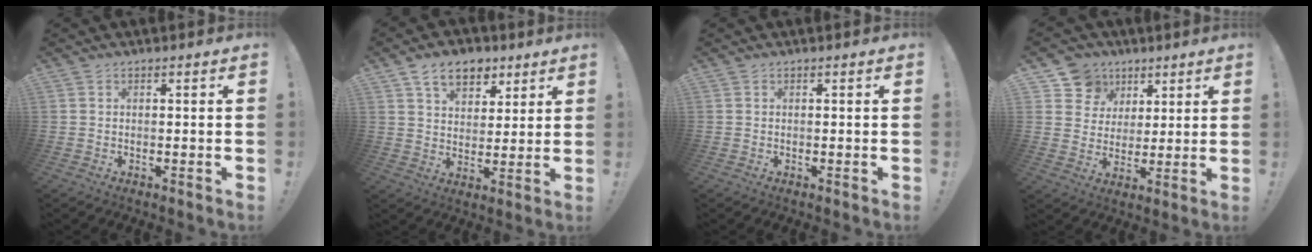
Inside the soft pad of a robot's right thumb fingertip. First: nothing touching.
{"total": 10.8, "force": [6.2, 7.0, 5.2], "torque": [-0.071, -0.025, 0.118]}
{"total": 0.0}
{"total": 10.5, "force": [5.2, 8.8, 2.2], "torque": [-0.030, -0.030, 0.105]}